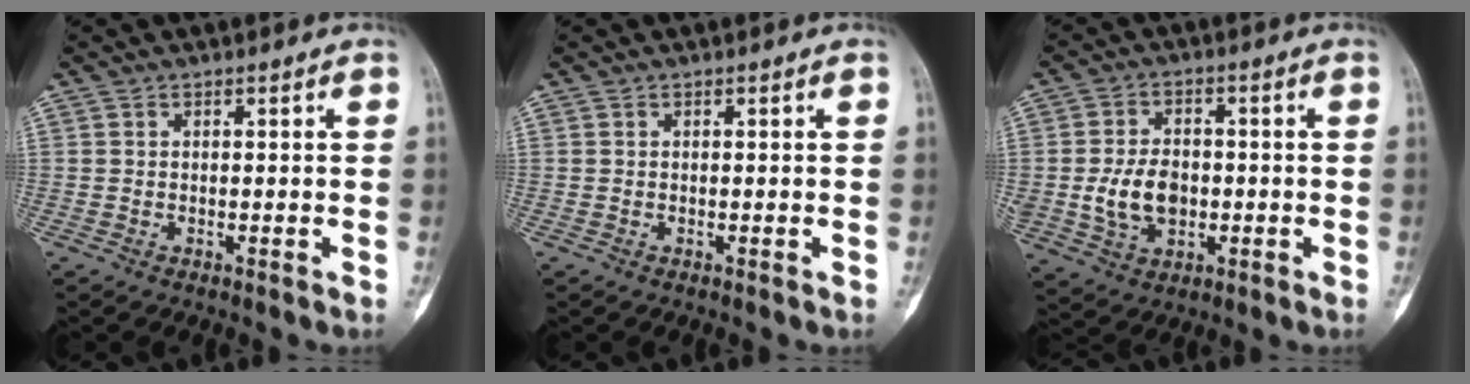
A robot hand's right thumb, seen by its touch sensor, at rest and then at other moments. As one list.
[{"total": 0.0}, {"total": 9.2, "force": [-0.9, 6.6, 6.3], "torque": [-0.098, 0.005, -0.010]}]